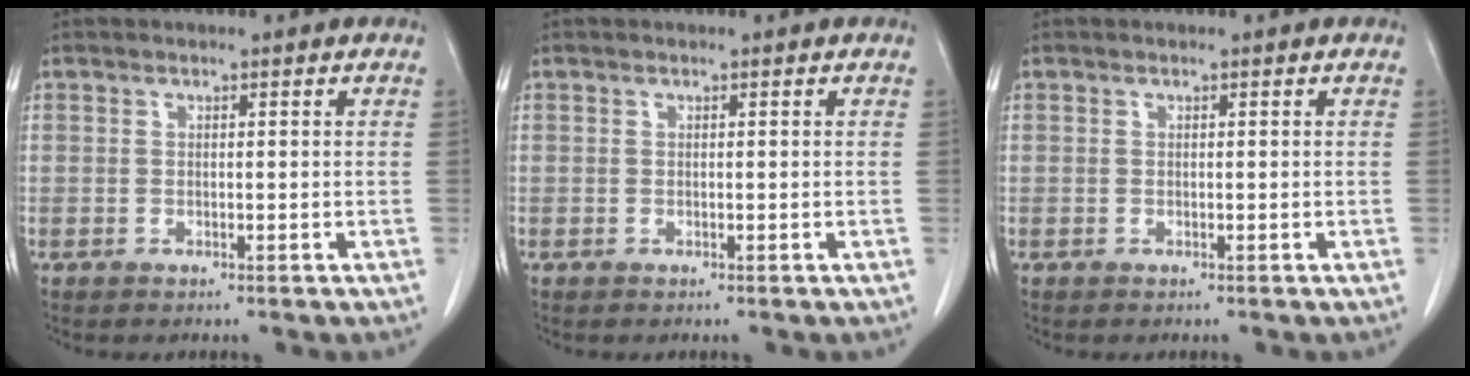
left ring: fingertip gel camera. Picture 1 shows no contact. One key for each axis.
{"total": 0.0}
{"total": 0.0}